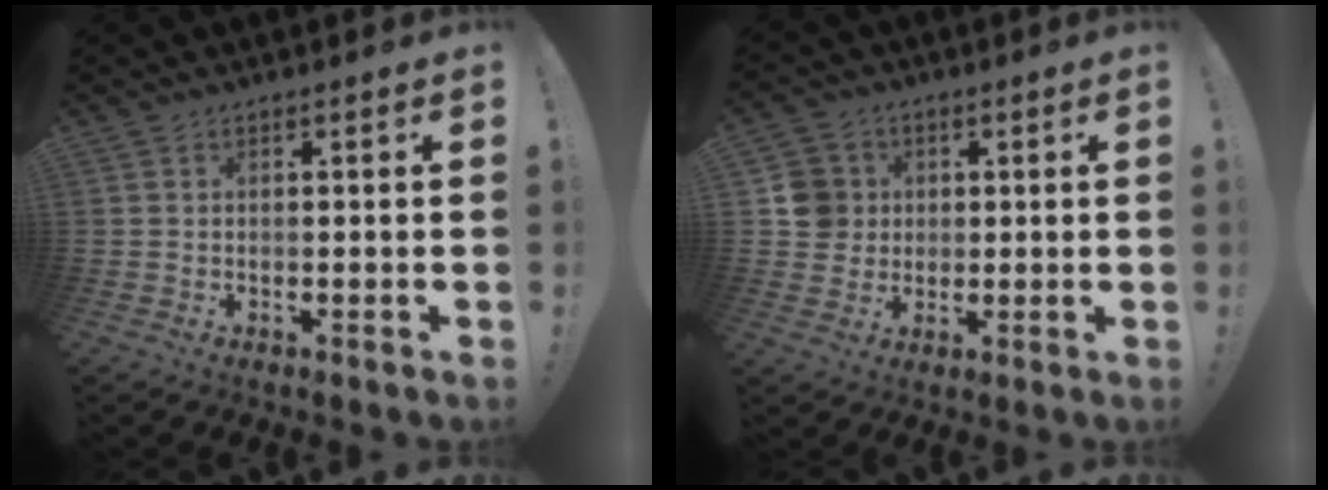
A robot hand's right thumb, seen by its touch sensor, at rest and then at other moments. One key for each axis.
{"total": 8.2, "fx": 1.6, "fy": 7.8, "fz": 1.8, "tx": -0.021, "ty": -0.005, "tz": 0.035}